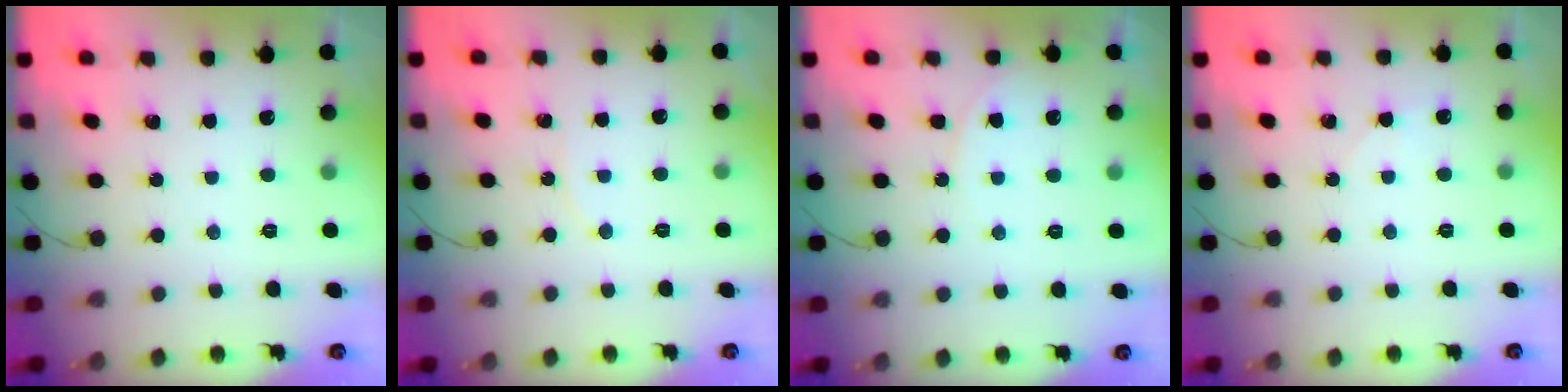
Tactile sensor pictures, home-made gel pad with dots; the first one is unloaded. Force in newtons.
{"total": 3.9, "press": 3.9, "slide": 0.6}
{"total": 5.7, "press": 5.7, "slide": 0.4}
{"total": 3.0, "press": 2.6, "slide": 1.5}